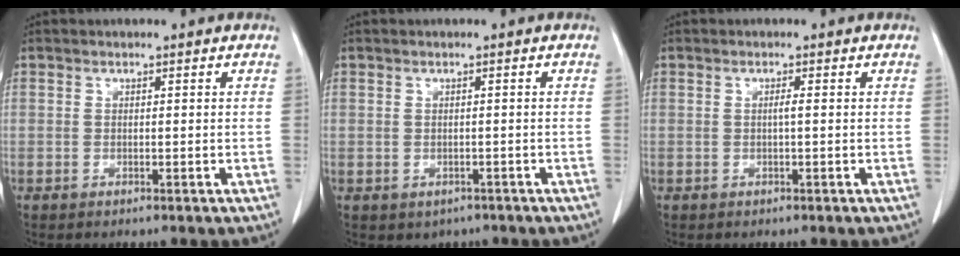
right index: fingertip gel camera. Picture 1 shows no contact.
{"total": 2.2, "force": [-1.2, 1.8, 0.6], "torque": [-0.007, 0.003, -0.009]}
{"total": 0.8, "force": [0.0, -0.1, 0.8], "torque": [-0.015, 0.000, -0.002]}